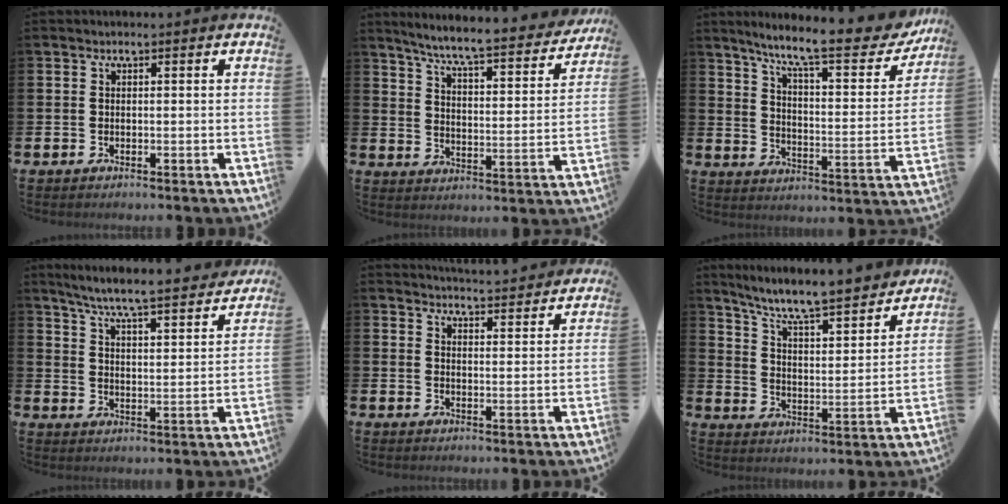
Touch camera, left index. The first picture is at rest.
{"total": 6.9, "force": [6.3, 0.4, 2.9], "torque": [-0.080, -0.050, 0.101]}
{"total": 10.5, "force": [8.7, 1.6, 5.8], "torque": [-0.122, -0.054, 0.136]}
{"total": 7.2, "force": [6.8, 0.0, 2.4], "torque": [-0.070, -0.053, 0.113]}
{"total": 4.9, "force": [4.9, -0.1, 0.1], "torque": [-0.006, -0.037, 0.085]}
{"total": 8.3, "force": [7.7, 0.6, 3.2], "torque": [-0.092, -0.062, 0.125]}